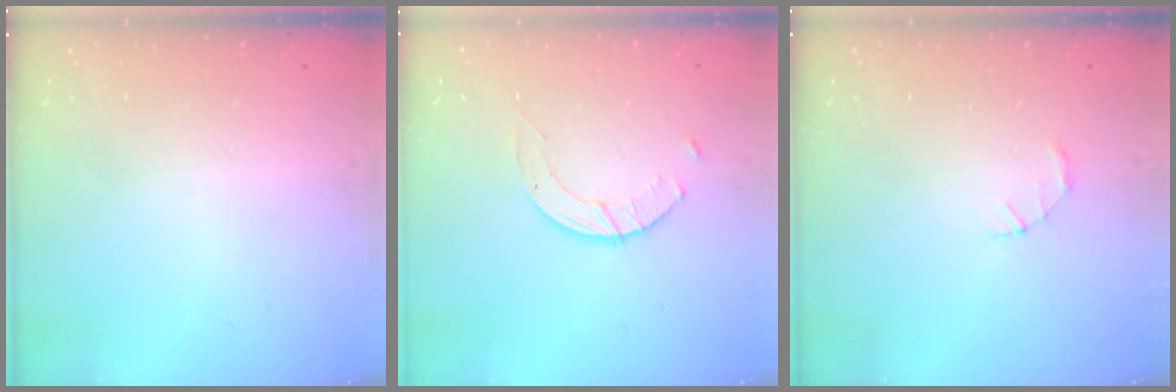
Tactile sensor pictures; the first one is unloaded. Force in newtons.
{"total": 4.1, "press": 4.1, "slide": 0.4}
{"total": 1.4, "press": 1.3, "slide": 0.3}